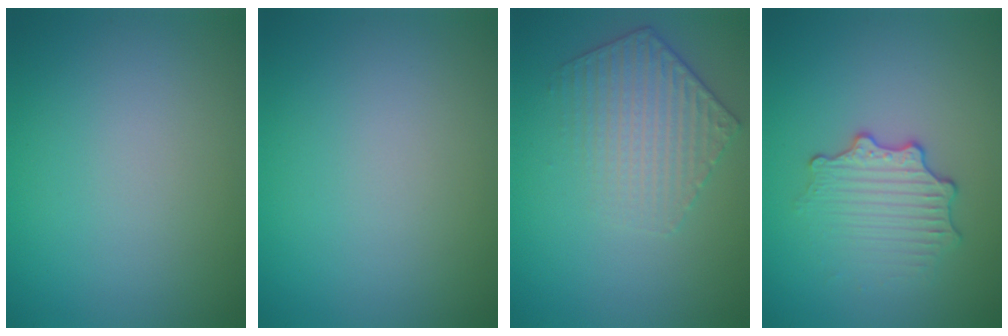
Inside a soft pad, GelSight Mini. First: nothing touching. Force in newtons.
{"total": 0.0}
{"total": 3.3, "press": 3.1, "slide": 1.4}
{"total": 3.0, "press": 2.6, "slide": 1.5}